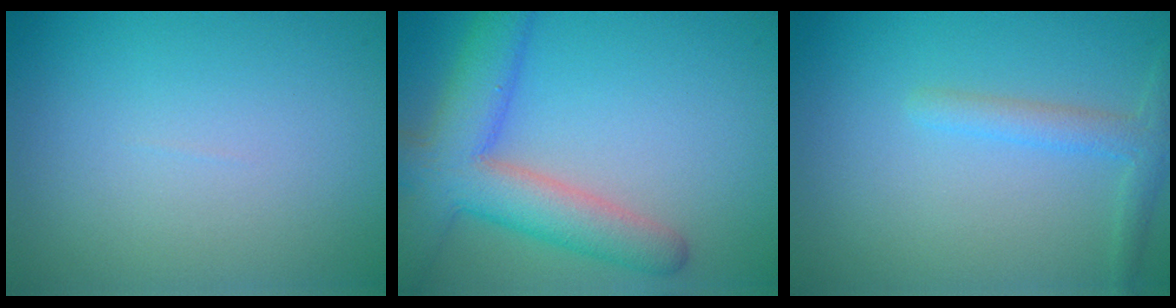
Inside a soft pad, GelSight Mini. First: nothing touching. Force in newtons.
{"total": 7.6, "press": 7.5, "slide": 0.5}
{"total": 2.1, "press": 2.1, "slide": 0.2}